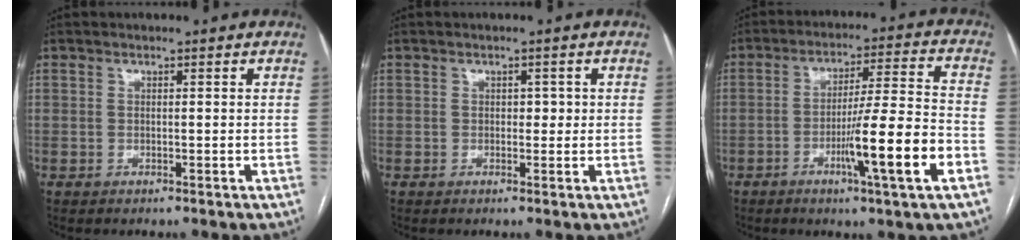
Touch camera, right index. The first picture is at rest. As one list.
[{"total": 1.5, "force": [0.2, 1.0, 1.1], "torque": [-0.010, 0.005, 0.000]}, {"total": 13.1, "force": [-4.9, -0.7, 12.1], "torque": [-0.199, -0.005, -0.079]}]